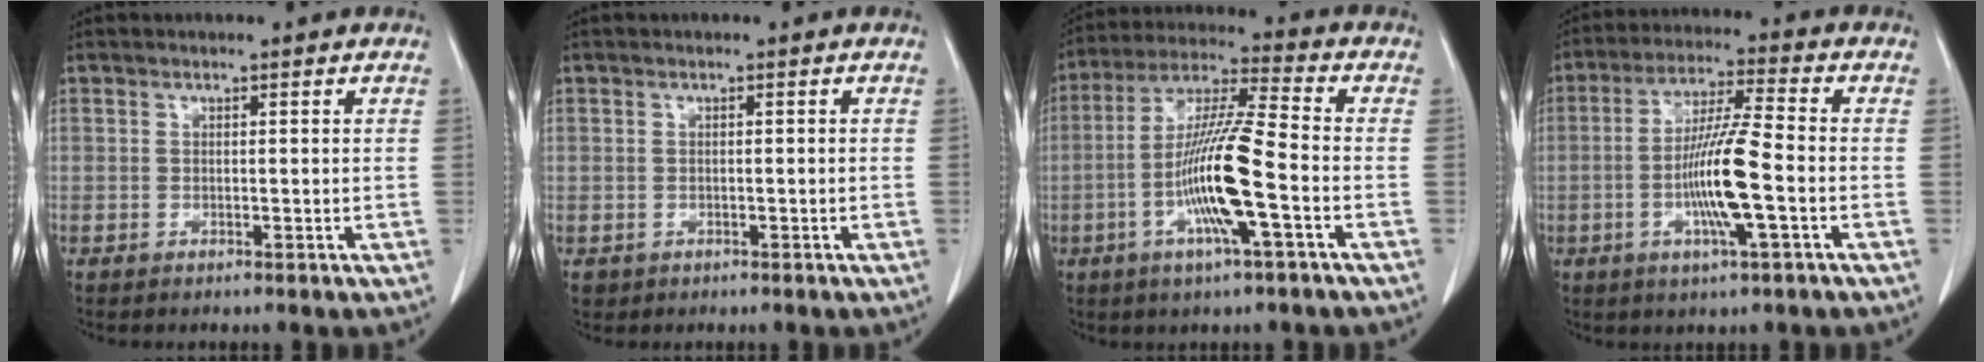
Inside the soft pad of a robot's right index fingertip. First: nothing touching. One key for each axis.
{"total": 1.8, "fx": -0.5, "fy": 1.7, "fz": 0.4, "tx": -0.008, "ty": 0.002, "tz": 0.000}
{"total": 14.3, "fx": -4.0, "fy": 0.8, "fz": 13.7, "tx": -0.271, "ty": -0.003, "tz": -0.078}
{"total": 11.5, "fx": -2.7, "fy": 0.5, "fz": 11.1, "tx": -0.215, "ty": -0.005, "tz": -0.055}